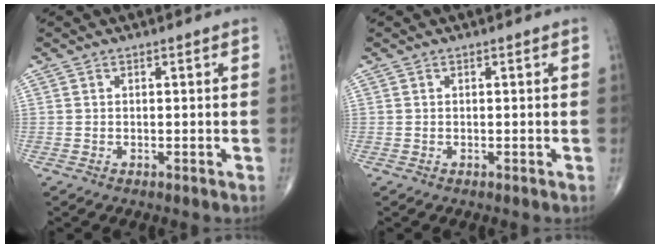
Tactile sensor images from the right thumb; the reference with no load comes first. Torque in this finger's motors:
{"motor_torque": [-0.04, 0.01, -0.02, 0.00, 0.00]}